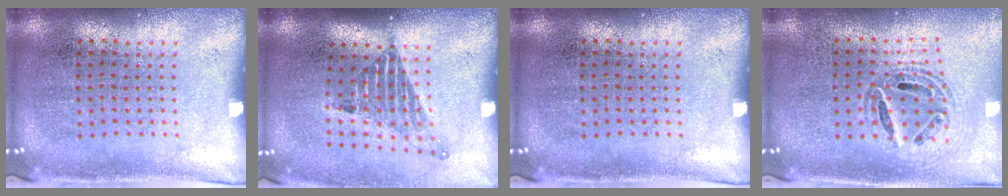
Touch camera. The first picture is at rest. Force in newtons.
{"total": 1.6, "press": 1.1, "slide": 1.2}
{"total": 0.0}
{"total": 0.9, "press": 0.9, "slide": 0.2}